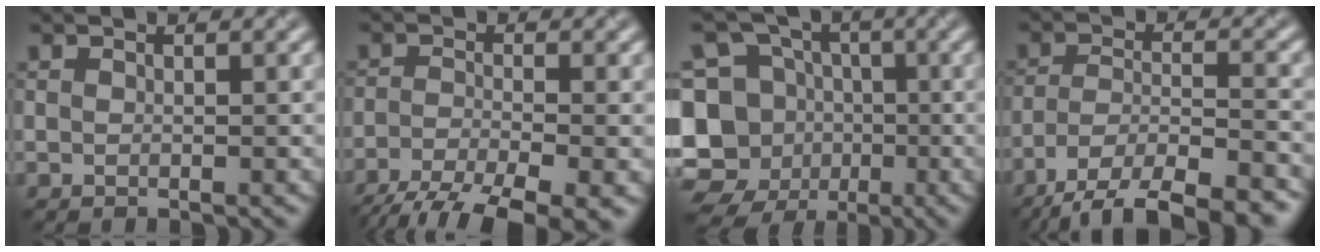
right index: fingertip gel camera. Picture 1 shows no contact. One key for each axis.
{"total": 8.4, "fx": -6.0, "fy": 2.1, "fz": 5.4, "tx": -0.096, "ty": -0.020, "tz": -0.104}
{"total": 11.5, "fx": -4.7, "fy": 9.8, "fz": 3.8, "tx": -0.084, "ty": -0.009, "tz": -0.076}
{"total": 11.0, "fx": -8.9, "fy": 3.3, "fz": 5.6, "tx": -0.087, "ty": -0.017, "tz": -0.137}